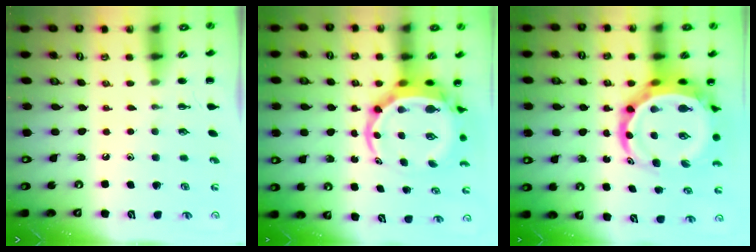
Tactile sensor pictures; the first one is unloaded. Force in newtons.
{"total": 7.1, "press": 6.9, "slide": 2.0}
{"total": 11.5, "press": 11.0, "slide": 3.1}